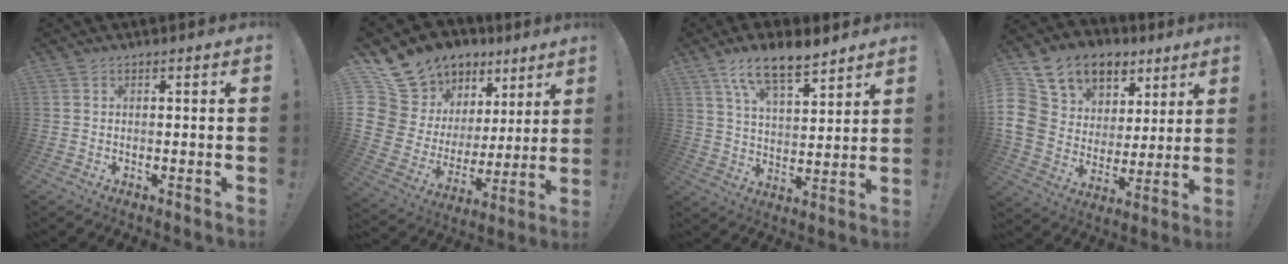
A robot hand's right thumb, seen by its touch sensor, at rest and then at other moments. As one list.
[{"total": 13.4, "force": [10.0, 8.2, 3.3], "torque": [-0.072, -0.083, 0.207]}, {"total": 12.6, "force": [9.1, 4.4, 7.5], "torque": [-0.129, -0.046, 0.163]}, {"total": 17.5, "force": [8.1, 14.1, 6.5], "torque": [-0.116, -0.051, 0.177]}]